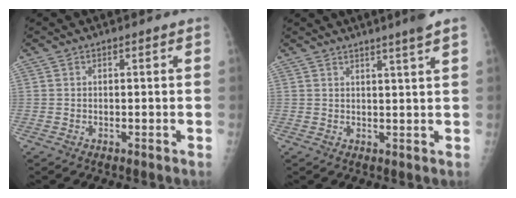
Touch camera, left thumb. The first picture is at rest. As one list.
[{"total": 4.5, "force": [3.2, -0.8, 3.1], "torque": [-0.041, -0.010, 0.046]}]